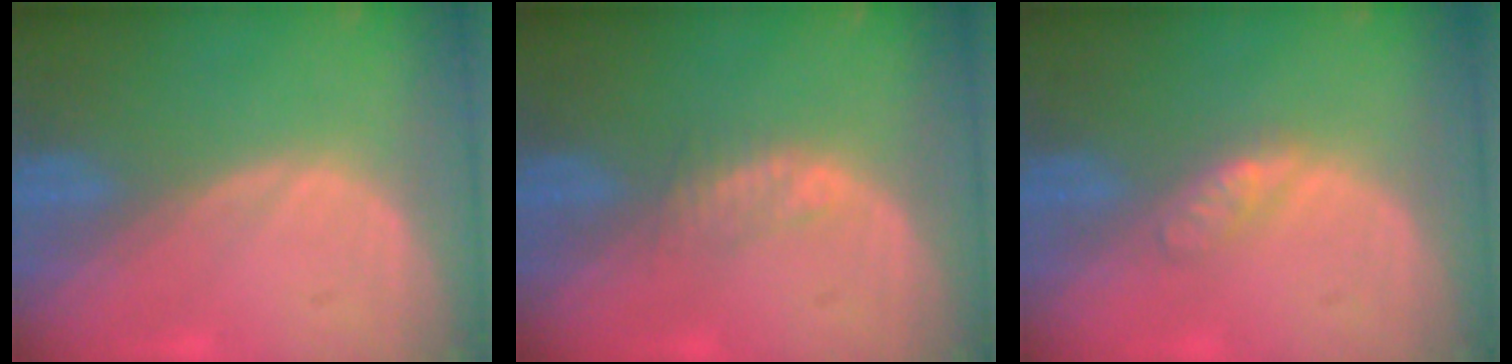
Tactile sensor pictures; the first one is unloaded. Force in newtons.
{"total": 1.8, "press": 1.8, "slide": 0.1}
{"total": 2.7, "press": 2.7, "slide": 0.3}